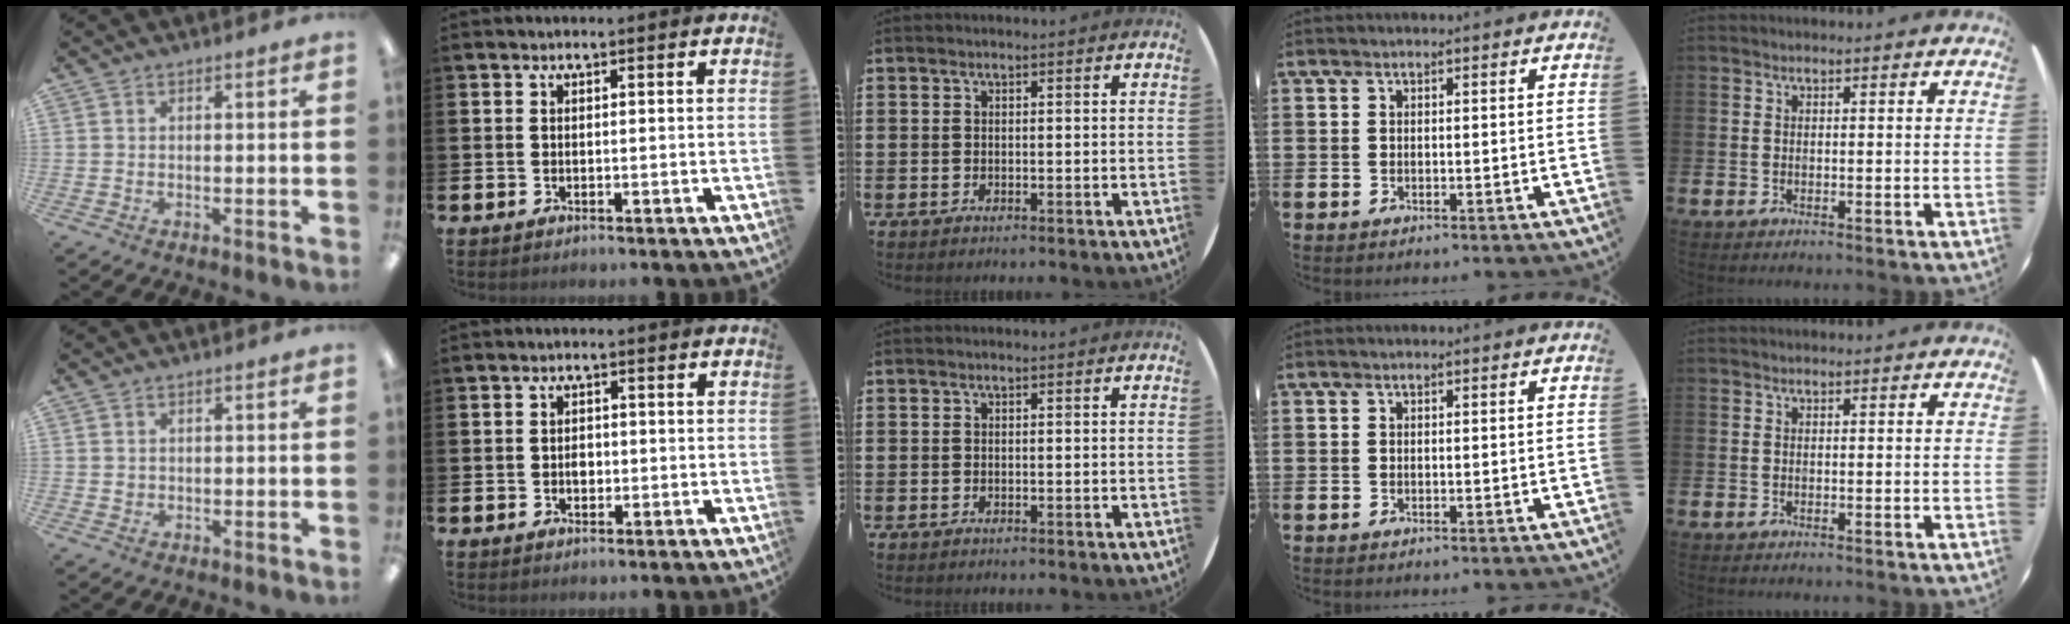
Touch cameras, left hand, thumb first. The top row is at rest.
{"thumb": {"total": 1.0, "force": [0.4, 0.9, 0.4], "torque": [-0.008, 0.005, 0.005]}, "index": {"total": 1.6, "force": [-0.2, 1.2, 1.0], "torque": [-0.006, 0.002, -0.007]}}